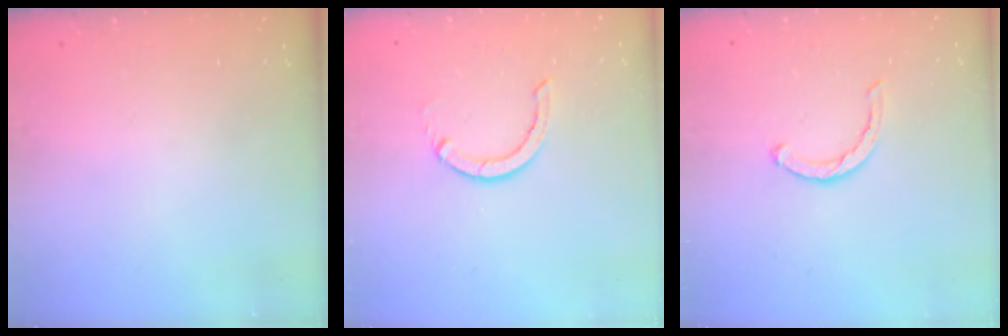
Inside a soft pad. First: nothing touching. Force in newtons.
{"total": 3.7, "press": 3.7, "slide": 0.3}
{"total": 2.1, "press": 2.1, "slide": 0.3}